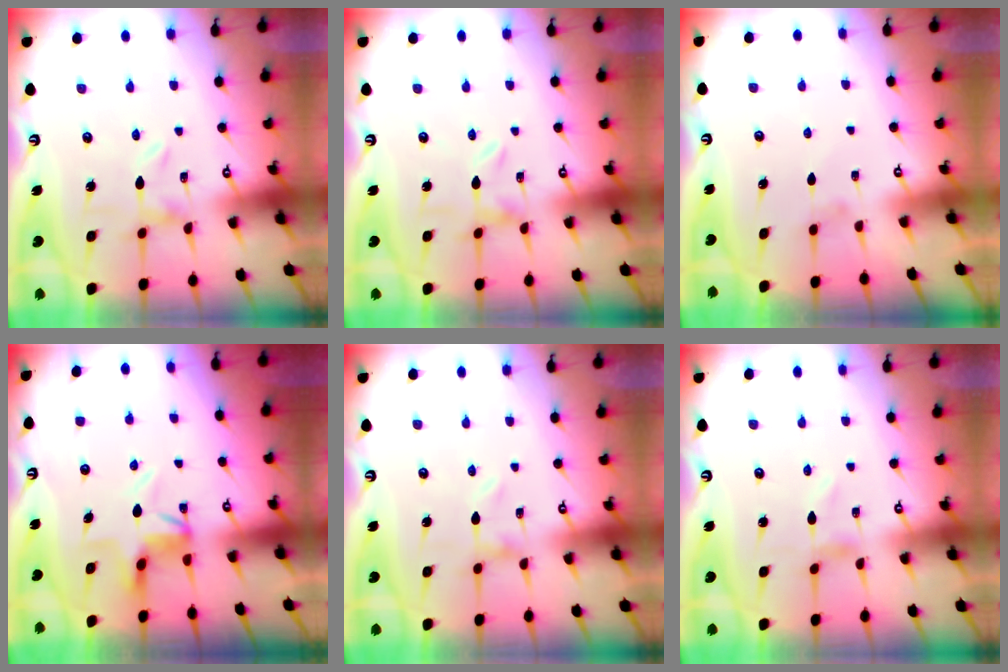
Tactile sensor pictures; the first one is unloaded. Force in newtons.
{"total": 0.0}
{"total": 0.9, "press": 0.8, "slide": 0.4}
{"total": 4.0, "press": 3.9, "slide": 0.4}
{"total": 0.0}
{"total": 1.0, "press": 0.9, "slide": 0.1}